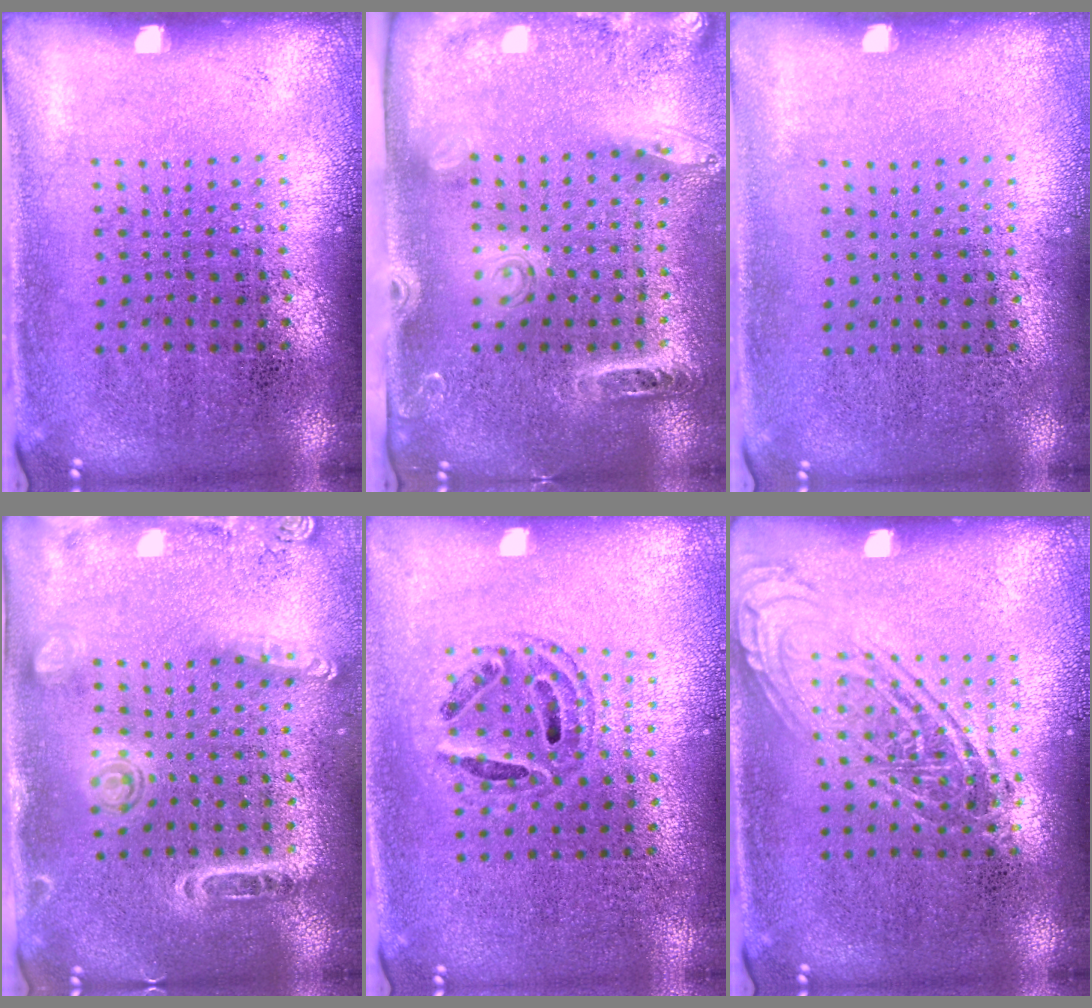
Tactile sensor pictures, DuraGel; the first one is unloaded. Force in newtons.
{"total": 2.7, "press": 2.1, "slide": 1.8}
{"total": 0.0}
{"total": 1.6, "press": 1.5, "slide": 0.5}
{"total": 0.8, "press": 0.7, "slide": 0.2}
{"total": 1.6, "press": 1.6, "slide": 0.1}